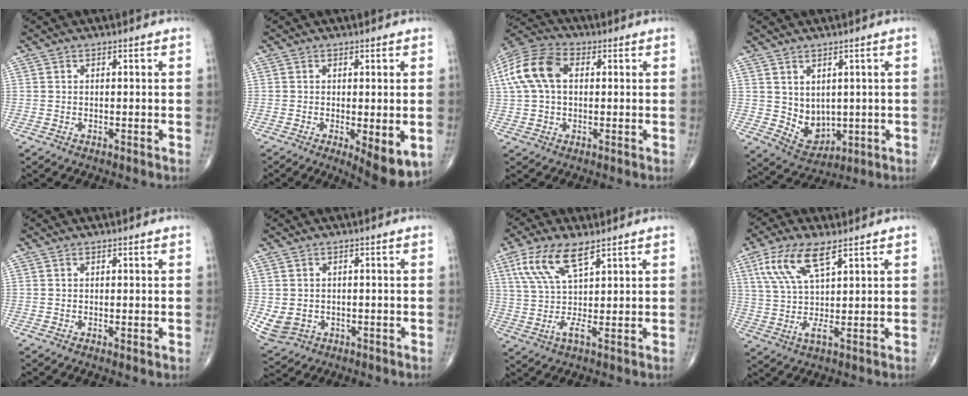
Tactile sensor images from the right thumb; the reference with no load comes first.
{"total": 7.5, "force": [-1.9, 2.3, 6.9], "torque": [-0.093, -0.023, -0.026]}
{"total": 12.6, "force": [2.3, 8.1, 9.3], "torque": [-0.195, 0.031, 0.037]}
{"total": 6.5, "force": [0.8, 5.1, 4.0], "torque": [-0.039, -0.021, 0.038]}
{"total": 1.0, "force": [0.1, 0.2, 1.0], "torque": [-0.013, -0.004, 0.001]}
{"total": 4.9, "force": [-0.8, 4.2, 2.4], "torque": [-0.047, 0.001, 0.001]}
{"total": 9.1, "force": [4.8, 2.6, 7.3], "torque": [-0.159, -0.001, 0.099]}
{"total": 10.2, "force": [5.0, 3.0, 8.4], "torque": [-0.181, -0.004, 0.103]}